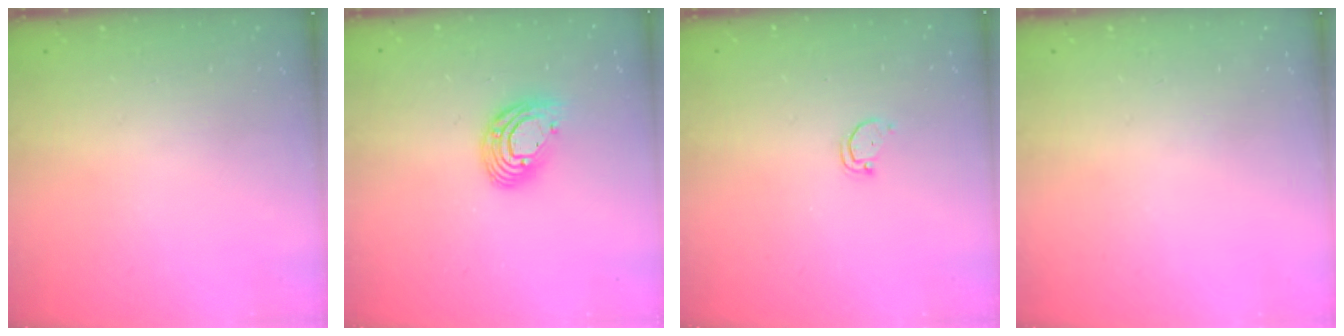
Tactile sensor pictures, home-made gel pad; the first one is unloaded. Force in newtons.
{"total": 12.1, "press": 12.0, "slide": 1.2}
{"total": 1.8, "press": 1.8, "slide": 0.1}
{"total": 0.0}